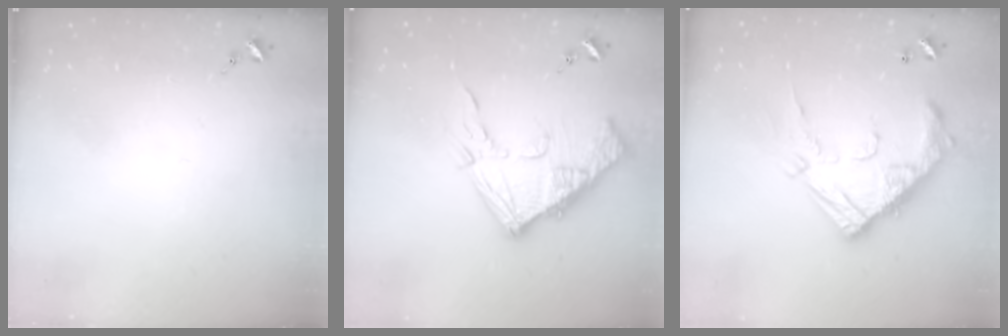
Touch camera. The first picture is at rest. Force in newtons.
{"total": 16.7, "press": 16.6, "slide": 1.8}
{"total": 20.8, "press": 20.8, "slide": 0.6}